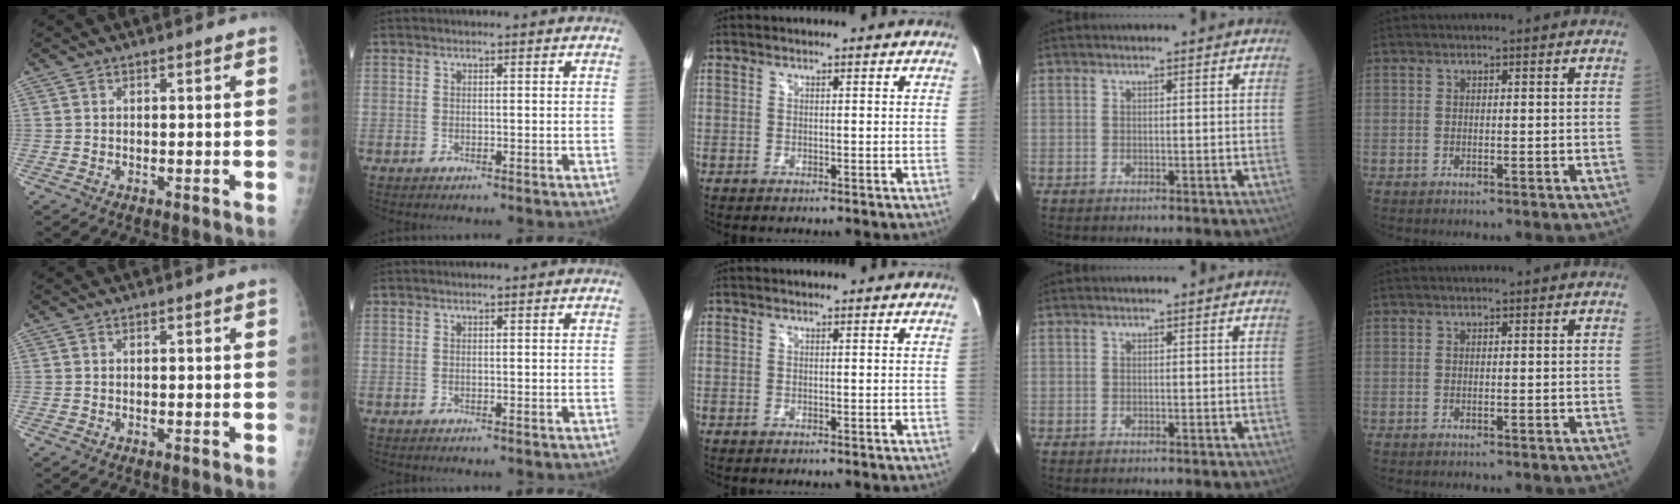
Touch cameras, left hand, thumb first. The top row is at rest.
{}